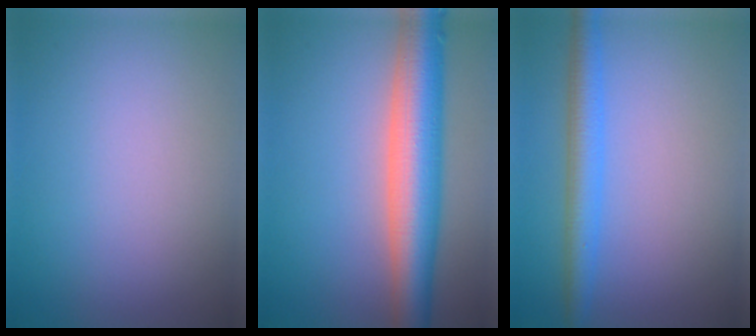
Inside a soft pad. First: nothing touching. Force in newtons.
{"total": 8.8, "press": 8.8, "slide": 0.1}
{"total": 3.6, "press": 3.5, "slide": 0.2}